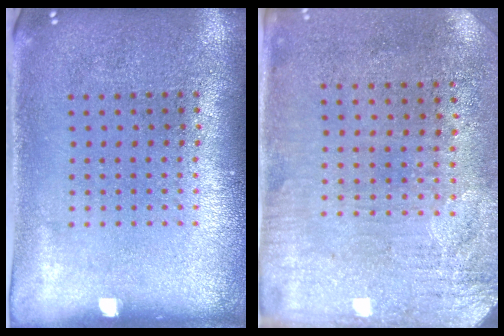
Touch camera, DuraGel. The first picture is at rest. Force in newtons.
{"total": 3.3, "press": 2.7, "slide": 1.8}